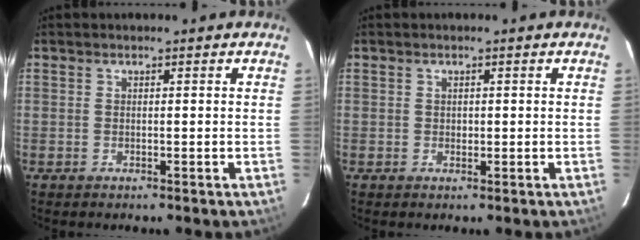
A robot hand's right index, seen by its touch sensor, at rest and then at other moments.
{"total": 0.8, "force": [0.1, 0.7, 0.1], "torque": [0.001, 0.001, 0.002]}